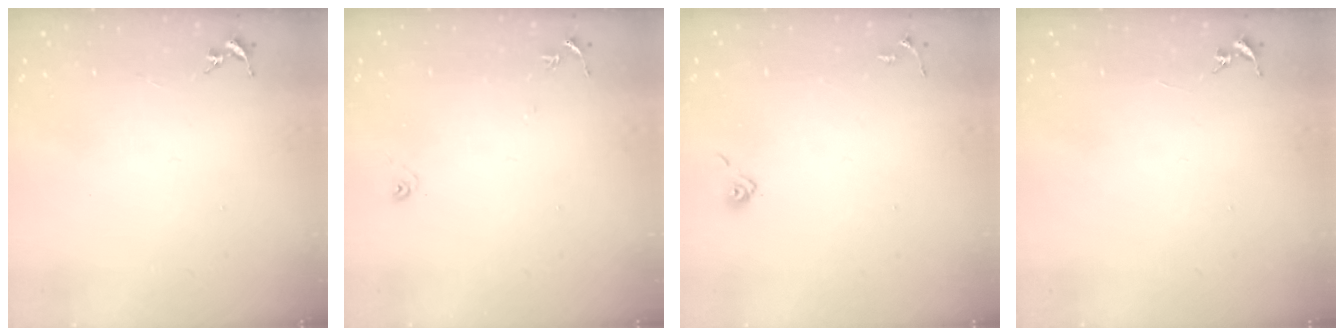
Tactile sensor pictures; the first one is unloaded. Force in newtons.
{"total": 5.9, "press": 5.9, "slide": 0.6}
{"total": 3.3, "press": 3.3, "slide": 0.4}
{"total": 0.0}